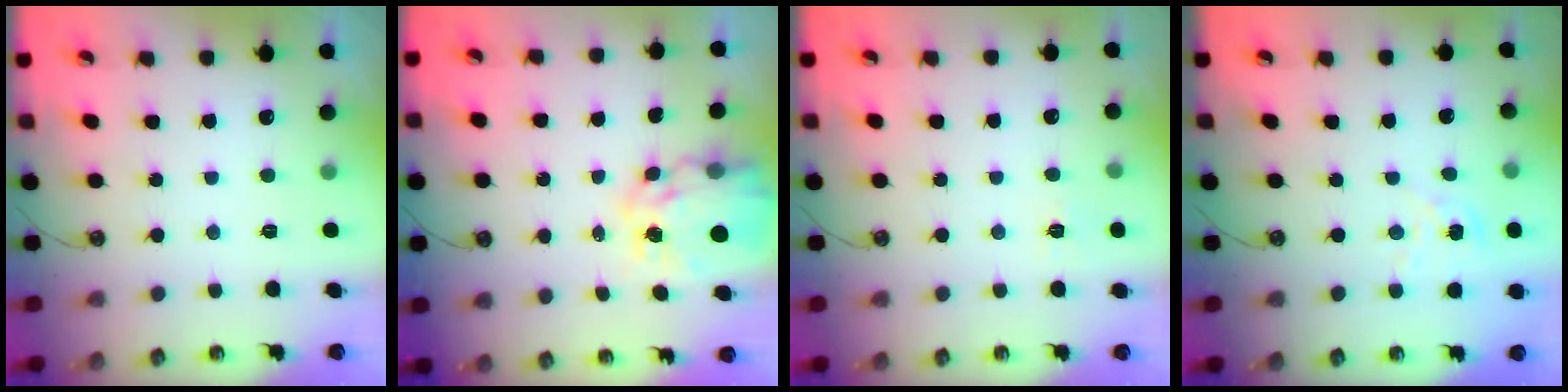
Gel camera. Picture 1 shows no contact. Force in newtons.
{"total": 11.9, "press": 11.8, "slide": 1.2}
{"total": 6.1, "press": 6.1, "slide": 0.7}
{"total": 2.5, "press": 2.5, "slide": 0.3}